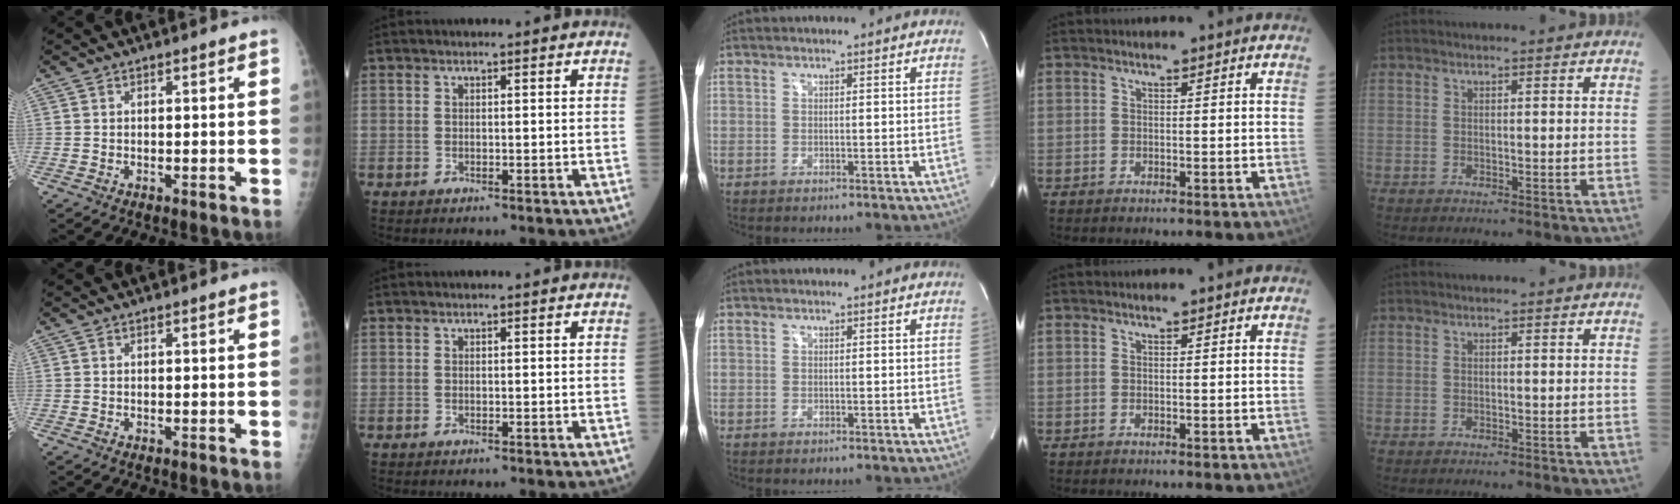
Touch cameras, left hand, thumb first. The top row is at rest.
{}